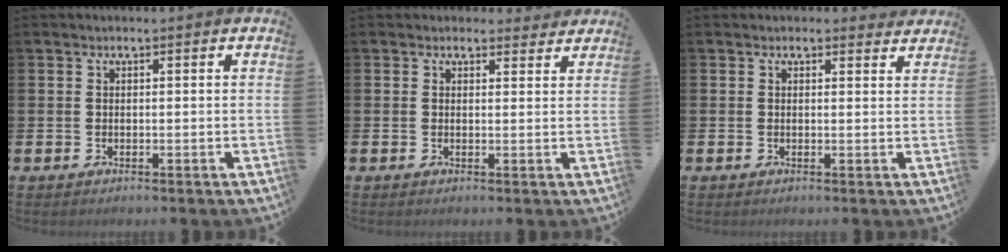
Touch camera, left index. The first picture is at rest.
{"total": 1.7, "force": [1.5, 0.7, 0.0], "torque": [0.012, -0.007, 0.024]}
{"total": 1.0, "force": [0.9, 0.5, 0.1], "torque": [0.006, 0.000, 0.014]}